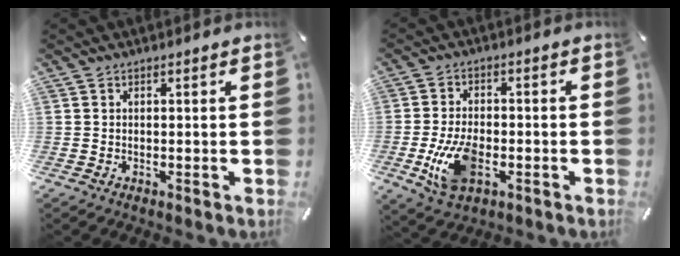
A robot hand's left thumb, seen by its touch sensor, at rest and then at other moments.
{"total": 10.5, "force": [-2.9, 6.3, 7.9], "torque": [-0.168, -0.001, -0.053]}